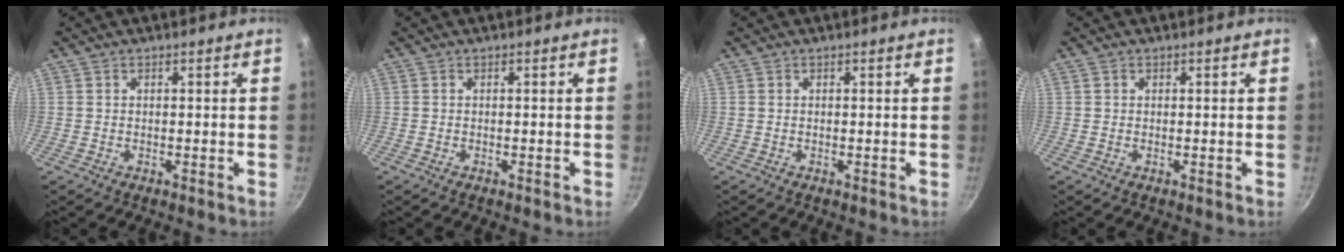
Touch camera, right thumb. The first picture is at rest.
{"total": 0.0}
{"total": 0.0}
{"total": 0.0}